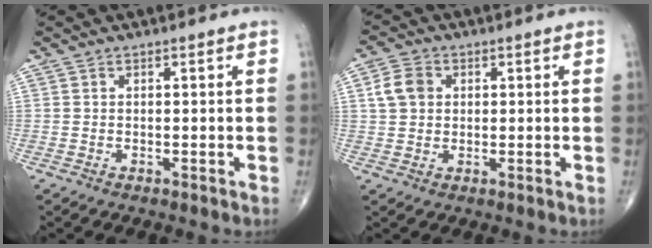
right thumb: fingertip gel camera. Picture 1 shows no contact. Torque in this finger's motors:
{"motor_torque": [-0.26, 0.32, 0.01, -0.01, 0.03]}